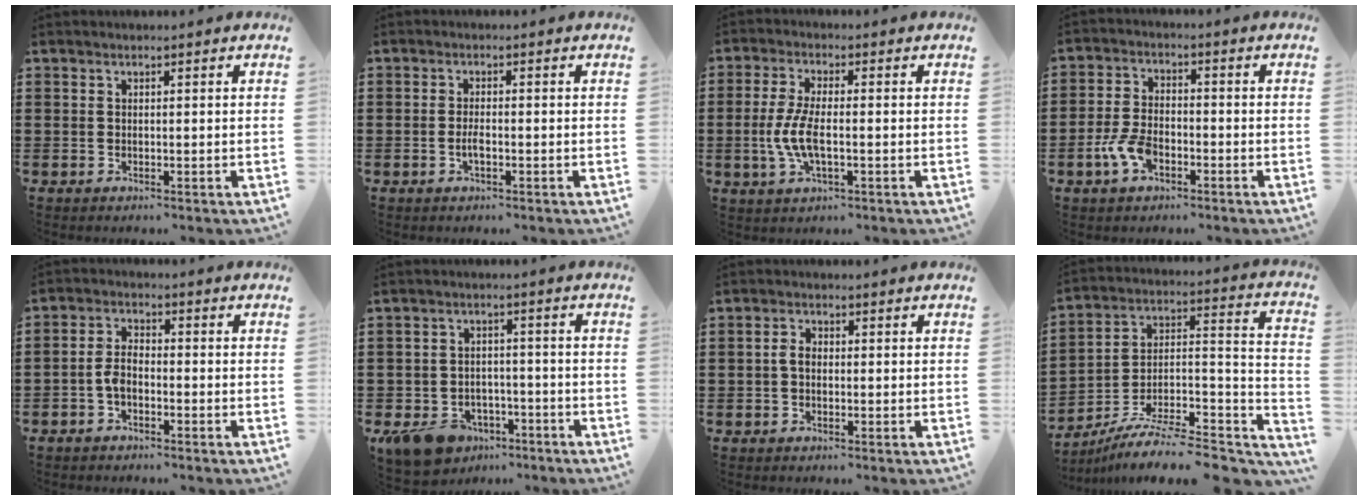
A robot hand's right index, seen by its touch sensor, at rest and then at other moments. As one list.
[{"total": 2.0, "force": [-0.7, 0.6, 1.8], "torque": [-0.040, -0.001, -0.015]}, {"total": 5.9, "force": [-1.1, 2.3, 5.3], "torque": [-0.121, -0.002, -0.028]}, {"total": 5.6, "force": [-2.6, 2.9, 3.9], "torque": [-0.100, 0.000, -0.056]}, {"total": 3.5, "force": [-1.8, 1.7, 2.4], "torque": [-0.059, 0.003, -0.039]}, {"total": 6.7, "force": [-4.9, 3.7, 2.6], "torque": [-0.069, 0.014, -0.094]}, {"total": 2.2, "force": [-0.2, 1.4, 1.7], "torque": [-0.040, 0.002, -0.007]}, {"total": 9.2, "force": [-7.3, 2.4, 4.9], "torque": [-0.076, 0.013, -0.140]}]